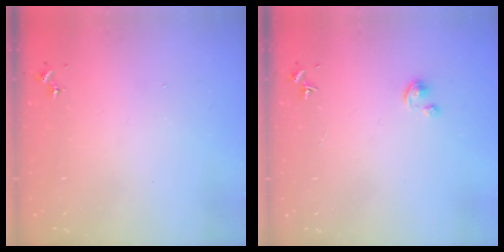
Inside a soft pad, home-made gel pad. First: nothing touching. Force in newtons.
{"total": 2.7, "press": 2.7, "slide": 0.3}